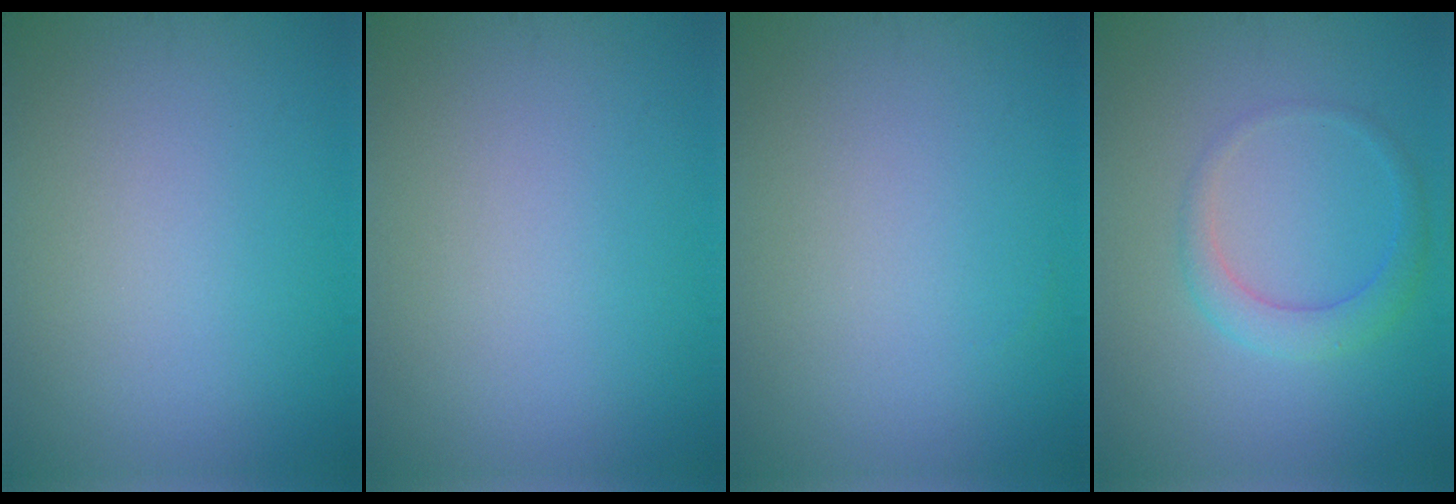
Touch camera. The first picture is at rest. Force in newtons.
{"total": 0.0}
{"total": 0.0}
{"total": 2.4, "press": 2.4, "slide": 0.1}